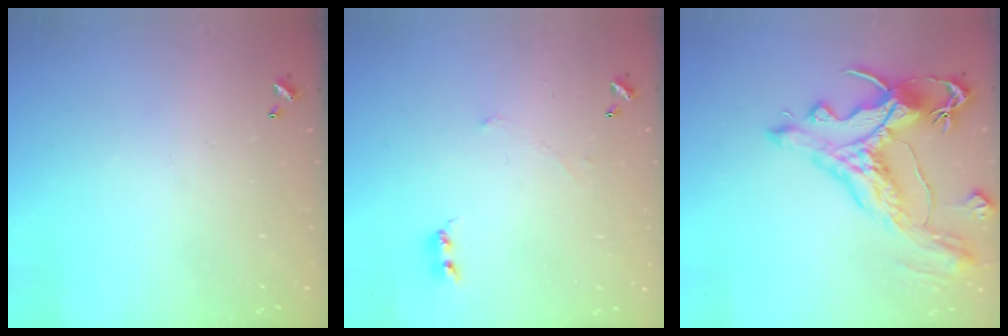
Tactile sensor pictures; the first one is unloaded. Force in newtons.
{"total": 0.0}
{"total": 5.1, "press": 4.8, "slide": 1.7}